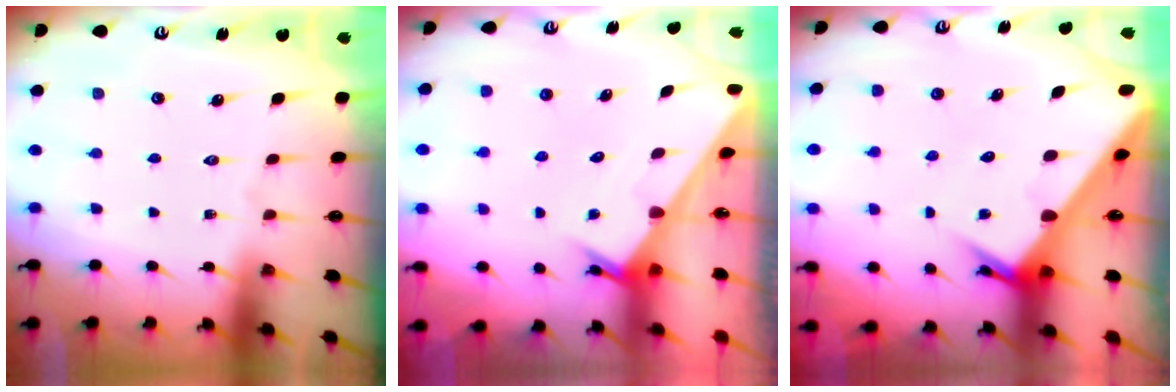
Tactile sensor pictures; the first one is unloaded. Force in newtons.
{"total": 2.4, "press": 2.4, "slide": 0.1}
{"total": 5.8, "press": 5.8, "slide": 0.5}